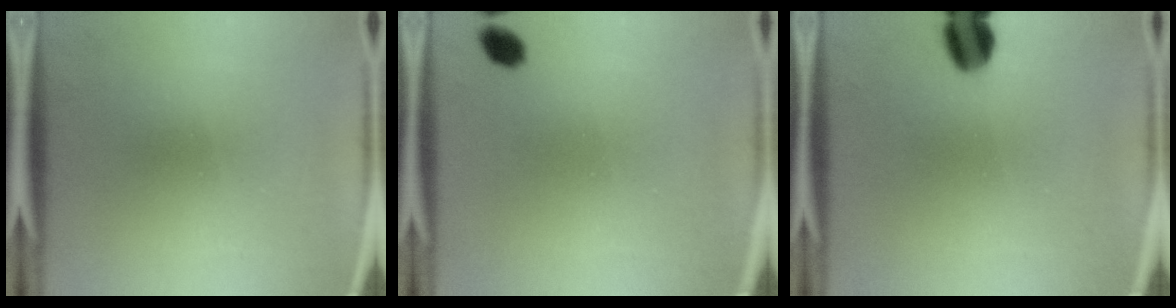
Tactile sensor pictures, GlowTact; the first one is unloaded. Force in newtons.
{"total": 2.5}
{"total": 7.9}